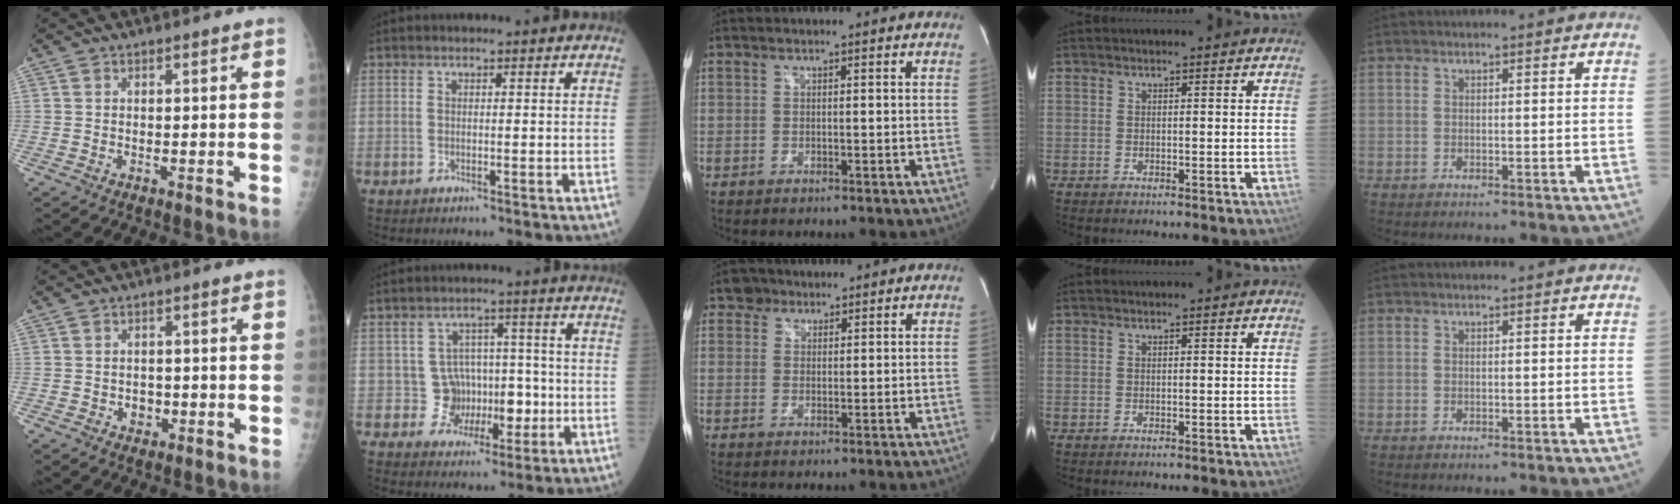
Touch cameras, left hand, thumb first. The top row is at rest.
{"thumb": {"total": 2.4, "force": [-0.8, 2.1, 1.0], "torque": [0.001, 0.005, -0.006]}, "index": {"total": 6.0, "force": [-0.9, 5.7, 1.6], "torque": [-0.001, 0.021, -0.010]}, "middle": {"total": 2.6, "force": [1.8, 1.9, 0.1], "torque": [-0.001, 0.005, 0.025]}}